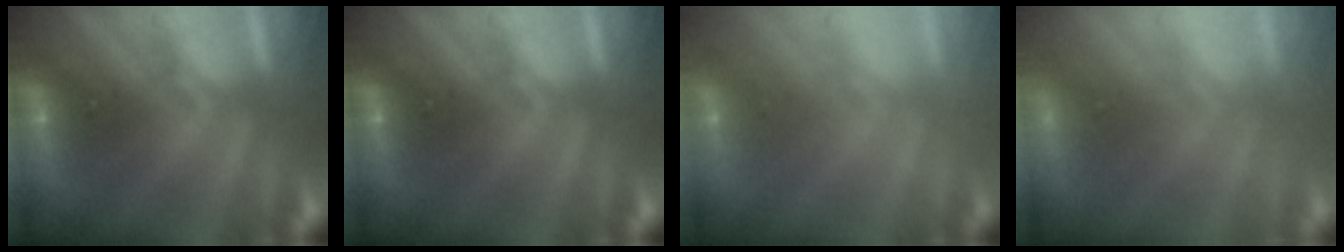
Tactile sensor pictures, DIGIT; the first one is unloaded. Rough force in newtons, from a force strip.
{"total": 0.0}
{"total": 2.6}
{"total": 9.3}